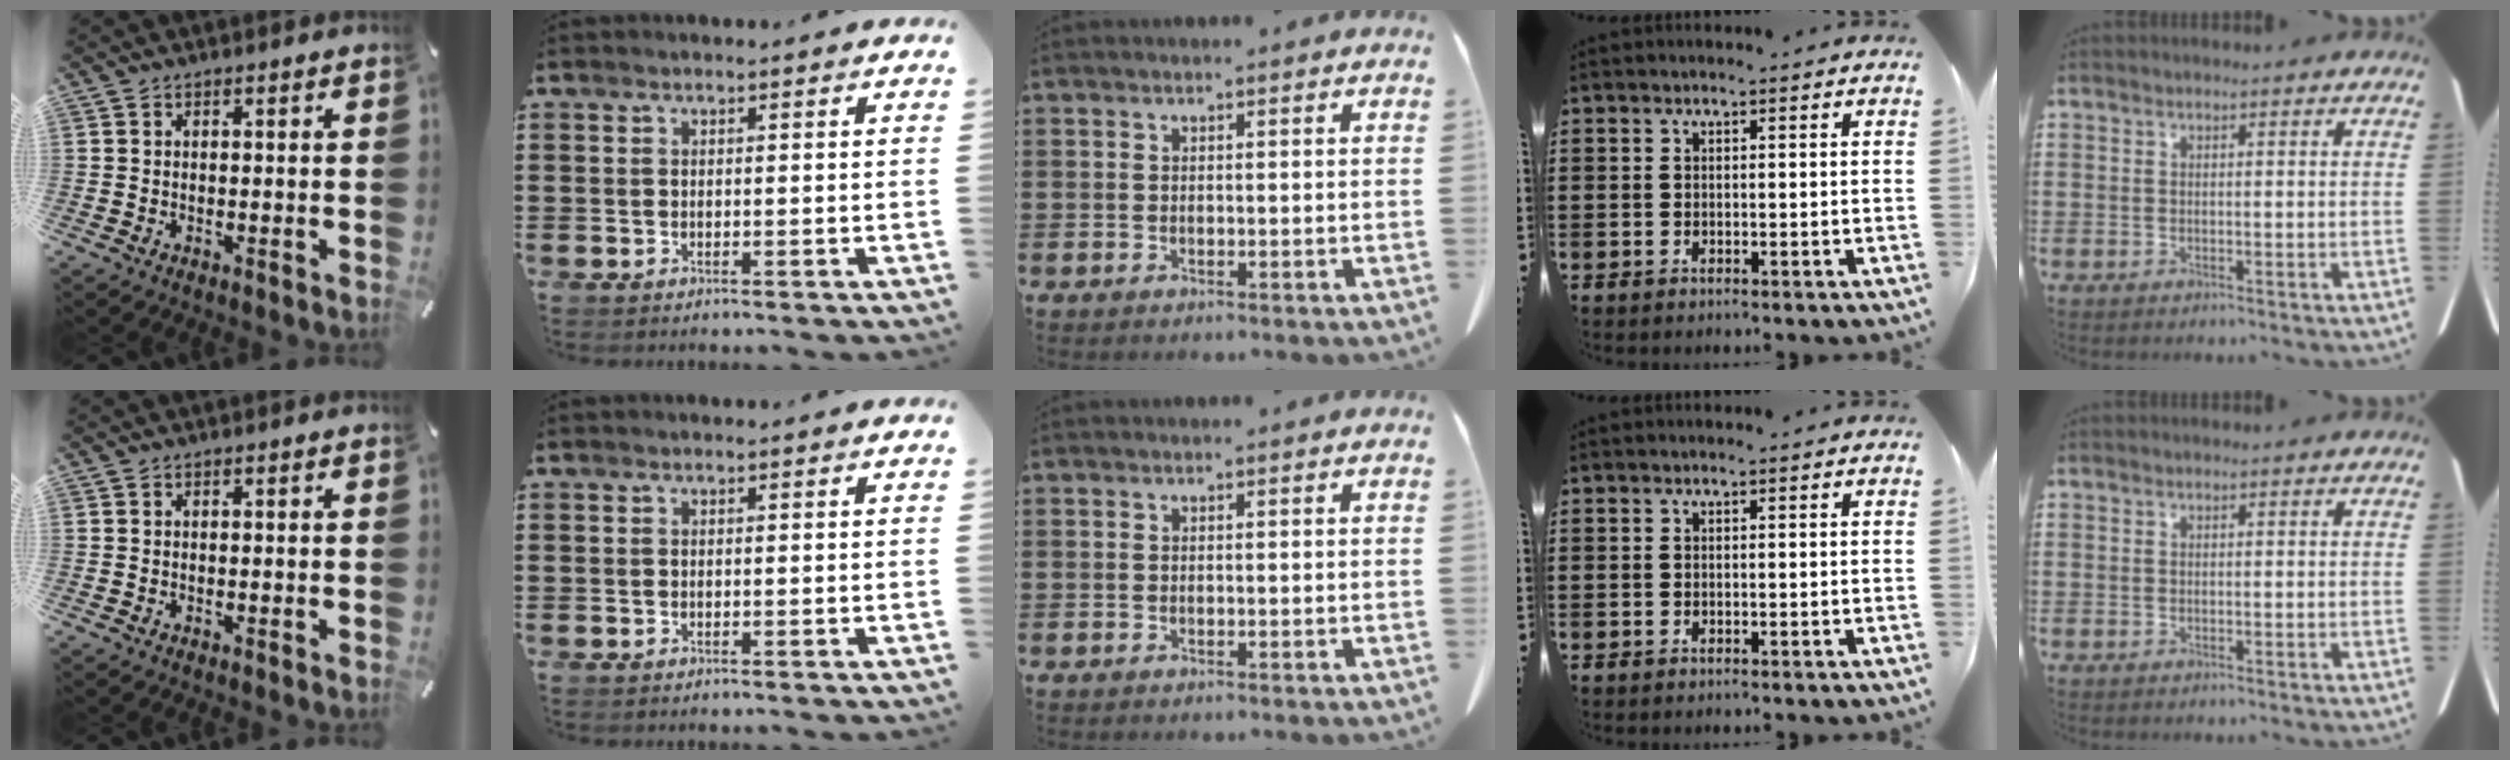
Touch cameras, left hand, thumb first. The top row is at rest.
{}